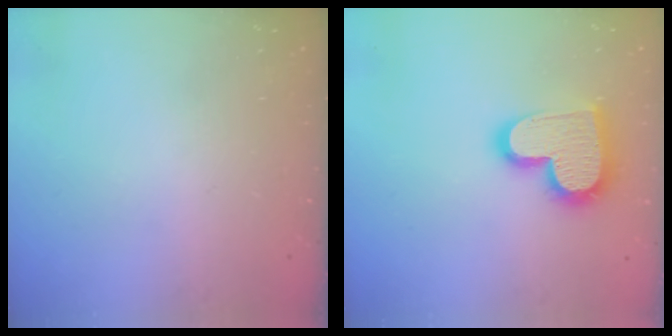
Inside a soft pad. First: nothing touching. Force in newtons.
{"total": 18.4, "press": 18.4, "slide": 1.0}